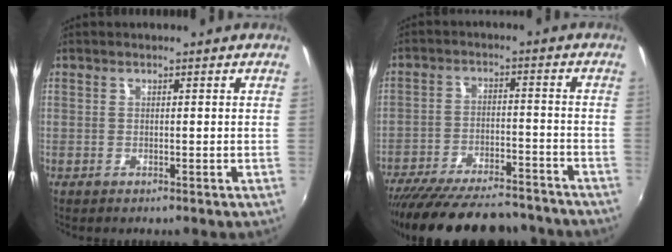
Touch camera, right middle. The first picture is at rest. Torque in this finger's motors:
{"motor_torque": [1.10, -1.04, 0.35, 0.21]}